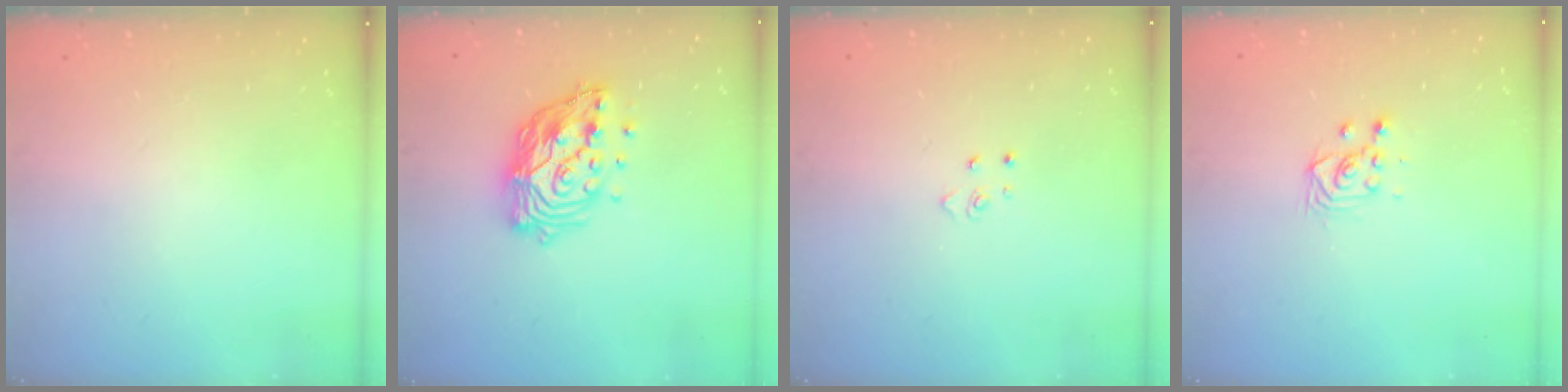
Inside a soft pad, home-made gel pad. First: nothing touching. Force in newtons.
{"total": 14.9, "press": 14.9, "slide": 1.3}
{"total": 2.6, "press": 2.6, "slide": 0.3}
{"total": 3.3, "press": 3.2, "slide": 0.7}